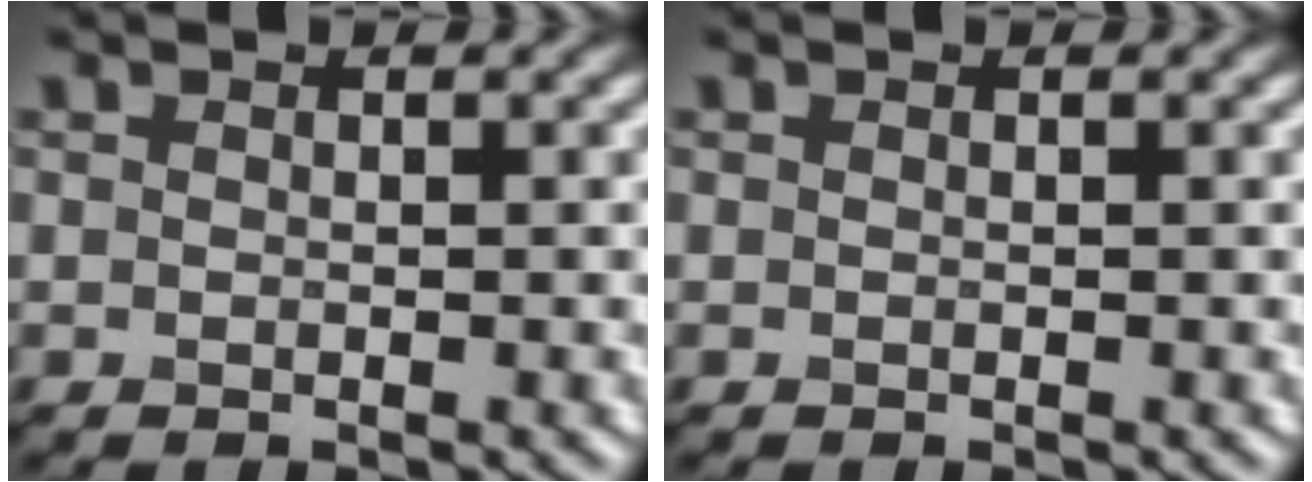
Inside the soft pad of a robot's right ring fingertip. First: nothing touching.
{"total": 0.0}